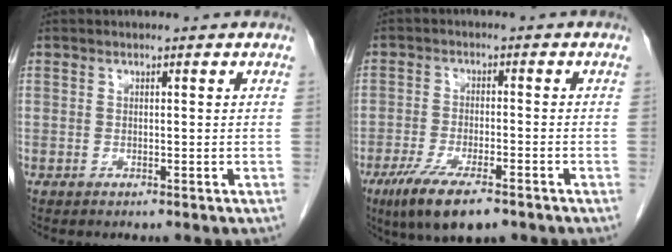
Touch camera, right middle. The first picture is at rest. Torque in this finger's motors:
{"motor_torque": [1.24, -0.90, 0.44, 0.12]}